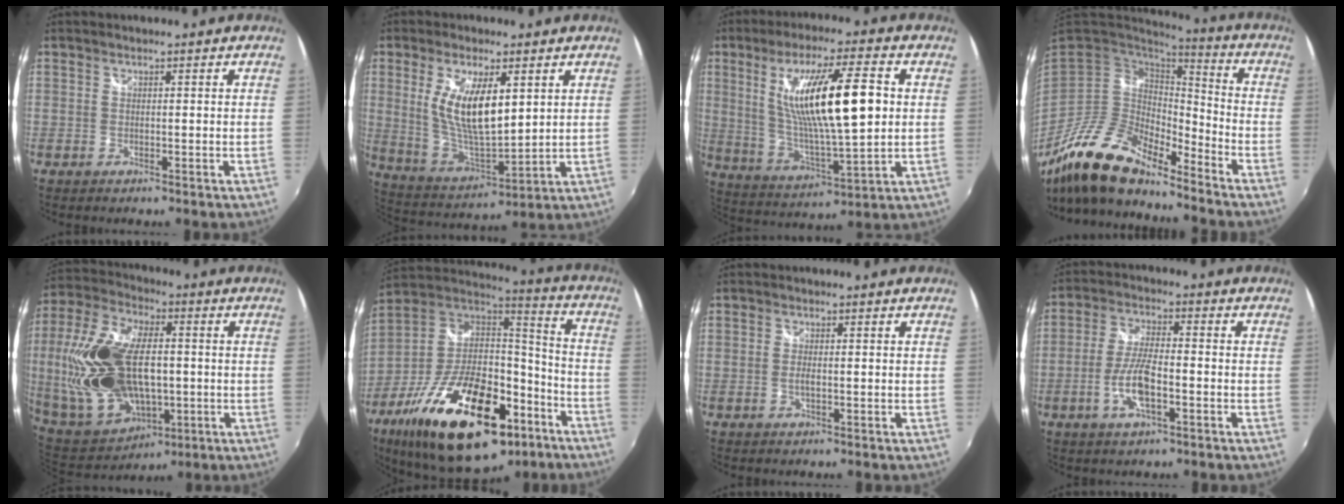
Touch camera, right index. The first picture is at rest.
{"total": 13.6, "force": [3.7, 4.9, 12.1], "torque": [-0.234, -0.009, 0.081]}
{"total": 18.9, "force": [3.5, 3.9, 18.2], "torque": [-0.323, -0.004, 0.077]}
{"total": 17.6, "force": [-13.9, 4.4, 9.8], "torque": [-0.186, -0.030, -0.263]}
{"total": 25.5, "force": [-0.7, 14.8, 20.7], "torque": [-0.449, 0.001, 0.009]}
{"total": 33.1, "force": [-17.2, 15.8, 23.5], "torque": [-0.428, -0.006, -0.262]}
{"total": 1.5, "force": [-0.2, 0.4, 1.4], "torque": [-0.030, -0.003, -0.005]}
{"total": 8.2, "force": [-2.9, 2.3, 7.3], "torque": [-0.152, -0.001, -0.058]}